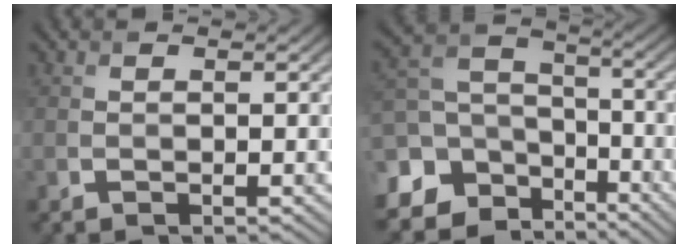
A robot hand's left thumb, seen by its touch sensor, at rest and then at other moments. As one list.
[{"total": 13.4, "force": [-5.5, 10.8, 5.8], "torque": [-0.184, -0.024, -0.096]}]